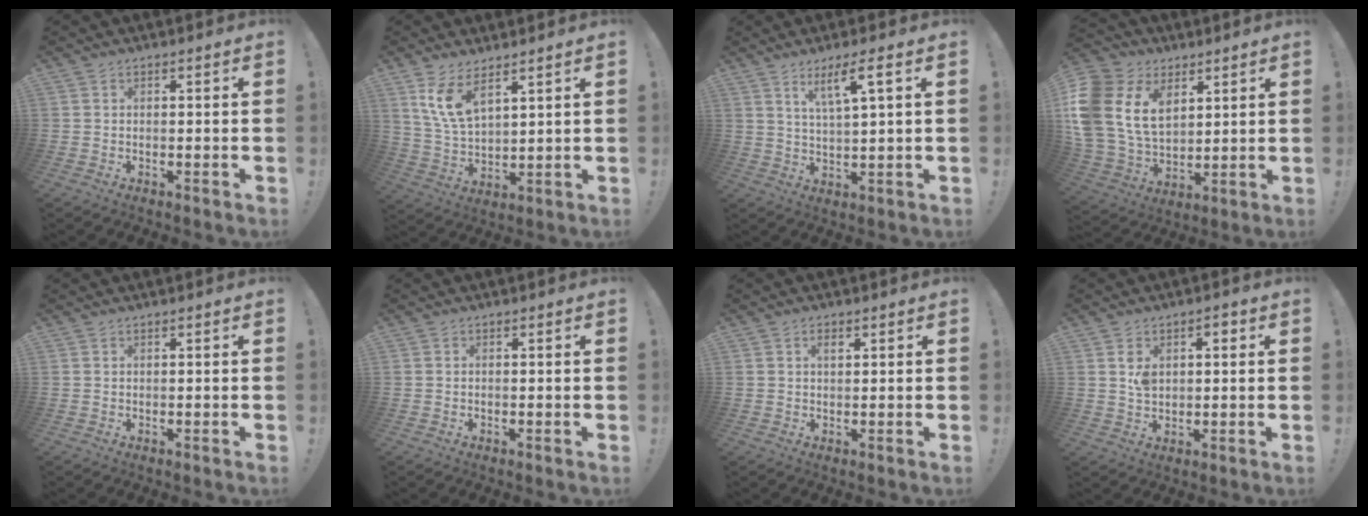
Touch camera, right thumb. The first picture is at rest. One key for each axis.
{"total": 9.4, "fx": 6.3, "fy": 3.7, "fz": 6.0, "tx": -0.129, "ty": -0.026, "tz": 0.118}
{"total": 7.2, "fx": 3.8, "fy": 0.6, "fz": 6.1, "tx": -0.106, "ty": -0.013, "tz": 0.057}
{"total": 20.9, "fx": 7.1, "fy": 14.8, "fz": 13.0, "tx": -0.269, "ty": -0.027, "tz": 0.136}
{"total": 0.0}
{"total": 0.5, "fx": -0.5, "fy": 0.2, "fz": 0.0, "tx": -0.006, "ty": 0.004, "tz": -0.007}
{"total": 1.7, "fx": 0.7, "fy": 0.9, "fz": 1.2, "tx": -0.025, "ty": 0.003, "tz": 0.011}
{"total": 4.2, "fx": 0.9, "fy": 2.9, "fz": 2.9, "tx": -0.044, "ty": 0.001, "tz": 0.012}